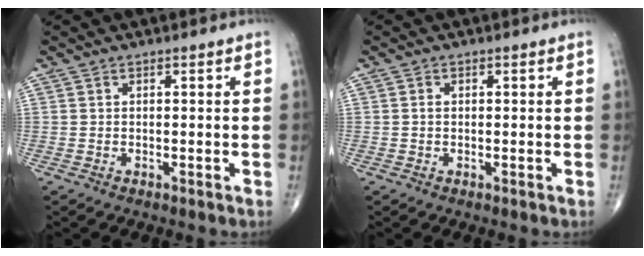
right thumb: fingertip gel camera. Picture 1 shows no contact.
{"total": 0.9, "force": [0.0, 0.7, 0.6], "torque": [-0.010, 0.003, -0.001]}